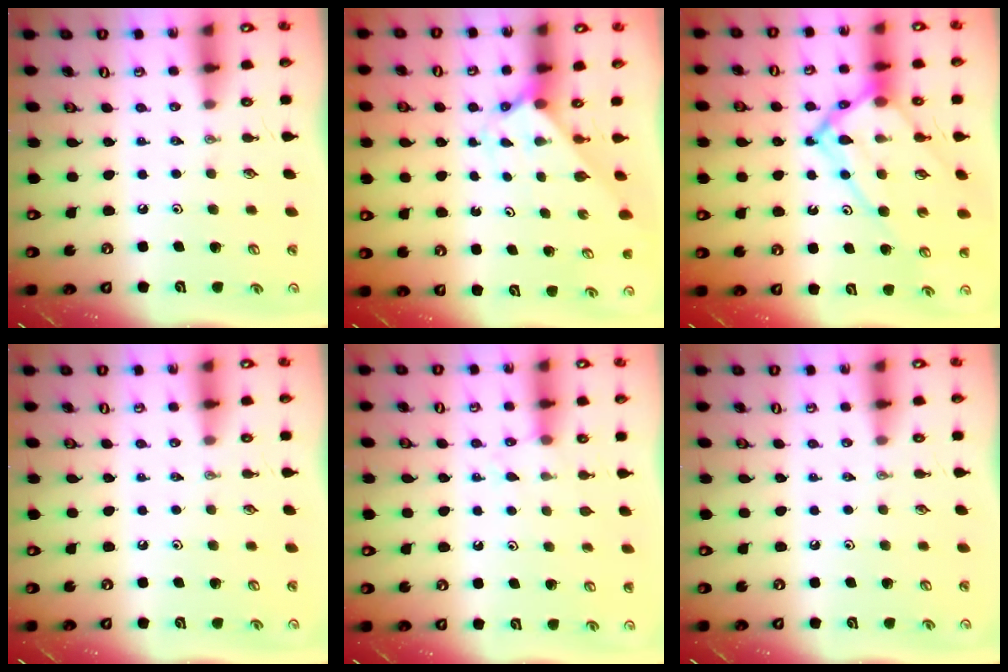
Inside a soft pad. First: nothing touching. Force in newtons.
{"total": 1.9, "press": 1.9, "slide": 0.2}
{"total": 16.4, "press": 16.3, "slide": 1.5}
{"total": 0.0}
{"total": 5.9, "press": 5.8, "slide": 0.7}
{"total": 0.0}